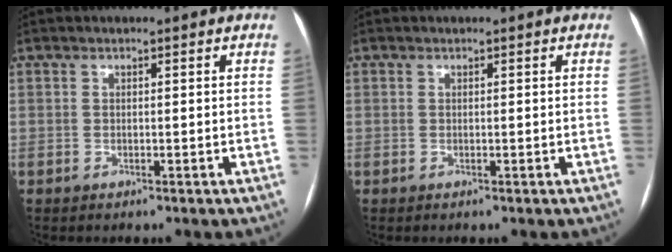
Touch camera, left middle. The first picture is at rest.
{"total": 0.0}